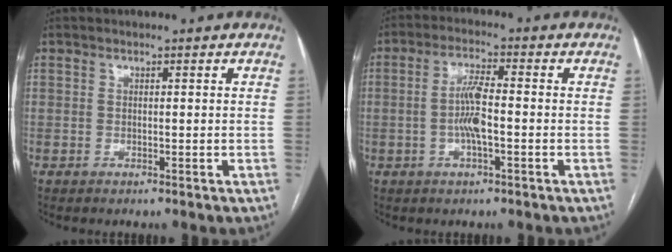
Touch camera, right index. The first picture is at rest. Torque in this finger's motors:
{"motor_torque": [1.25, 0.18, 0.73, 0.14]}